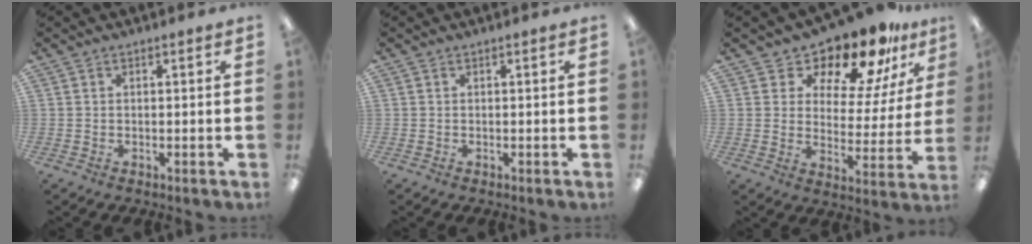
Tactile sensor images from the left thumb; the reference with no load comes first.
{"total": 0.0}
{"total": 14.4, "force": [12.5, 5.1, 5.1], "torque": [-0.095, -0.103, 0.216]}